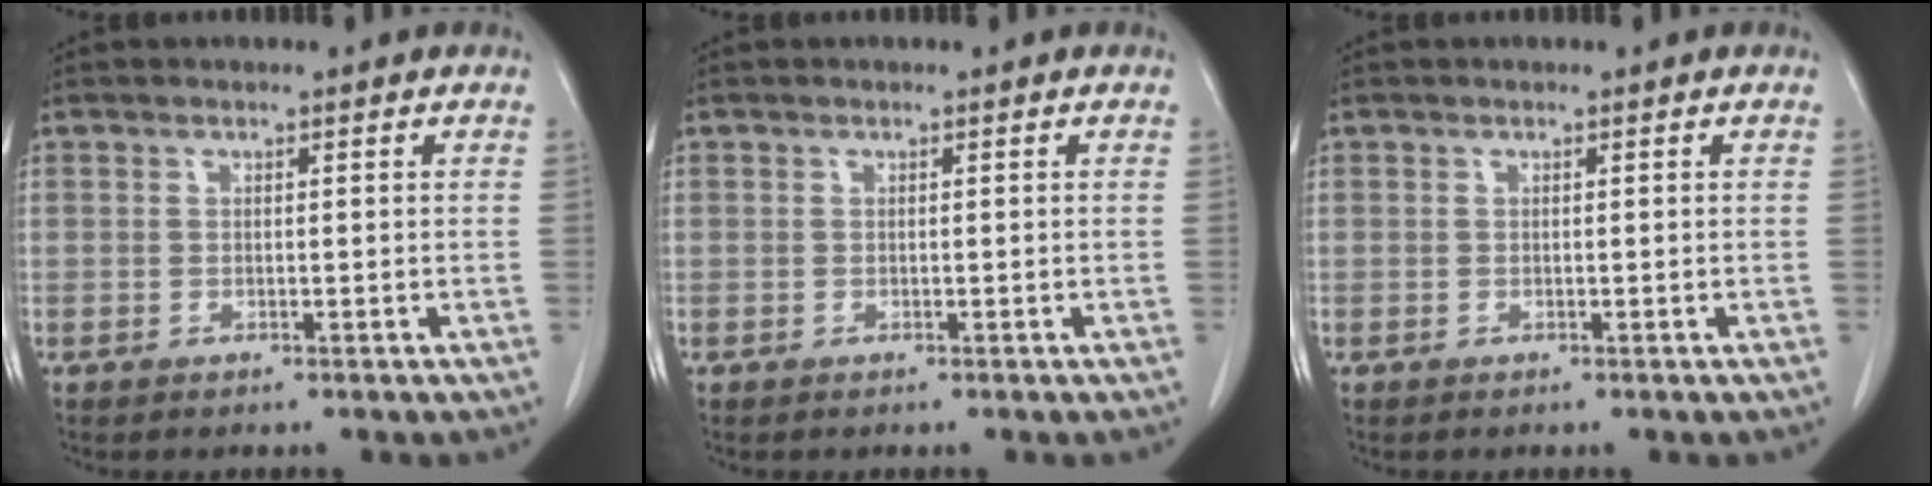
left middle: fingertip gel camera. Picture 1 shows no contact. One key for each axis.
{"total": 0.0}
{"total": 0.0}